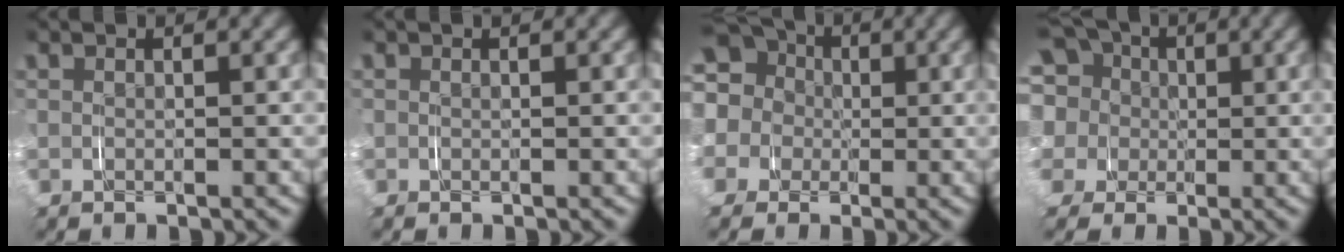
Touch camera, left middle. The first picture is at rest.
{"total": 0.0}
{"total": 14.9, "force": [2.5, 13.8, 5.2], "torque": [-0.141, -0.006, 0.011]}
{"total": 12.9, "force": [1.7, 11.9, 4.7], "torque": [-0.119, -0.017, 0.009]}